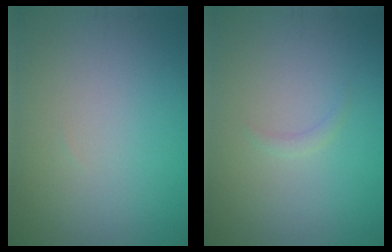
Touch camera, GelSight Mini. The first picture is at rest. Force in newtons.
{"total": 0.7, "press": 0.7, "slide": 0.0}